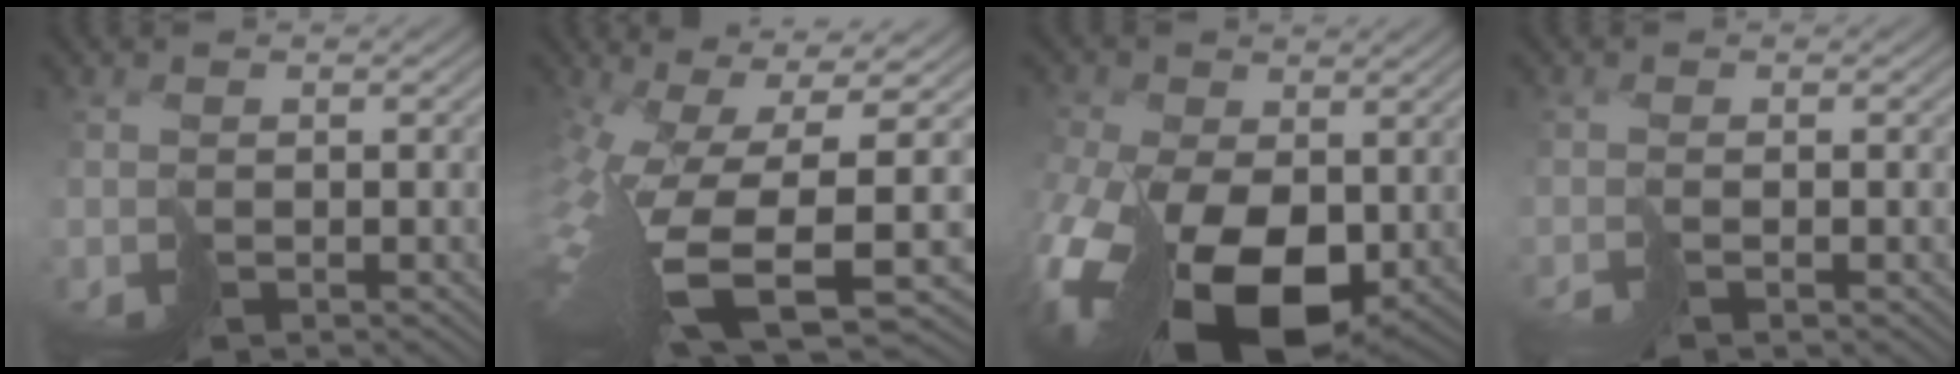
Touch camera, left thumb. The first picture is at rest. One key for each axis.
{"total": 15.1, "fx": -3.4, "fy": 4.8, "fz": 13.9, "tx": -0.305, "ty": -0.045, "tz": -0.033}
{"total": 18.1, "fx": -5.2, "fy": 11.0, "fz": 13.4, "tx": -0.305, "ty": -0.058, "tz": -0.065}
{"total": 1.4, "fx": -0.8, "fy": 0.0, "fz": 1.2, "tx": -0.022, "ty": 0.001, "tz": -0.027}